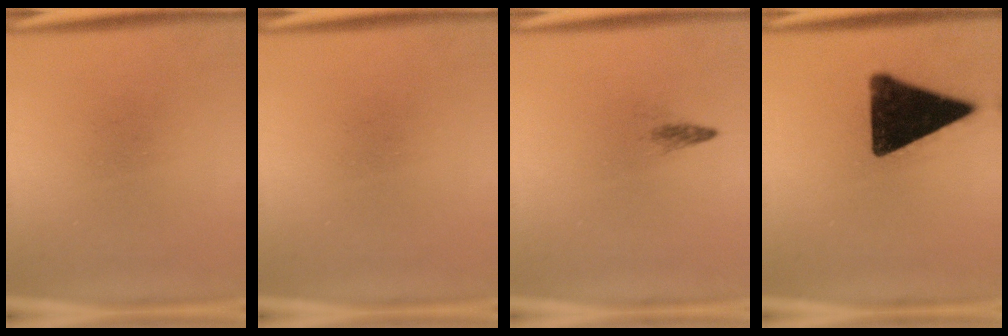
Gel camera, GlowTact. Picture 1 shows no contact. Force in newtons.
{"total": 0.0}
{"total": 1.0}
{"total": 16.8}